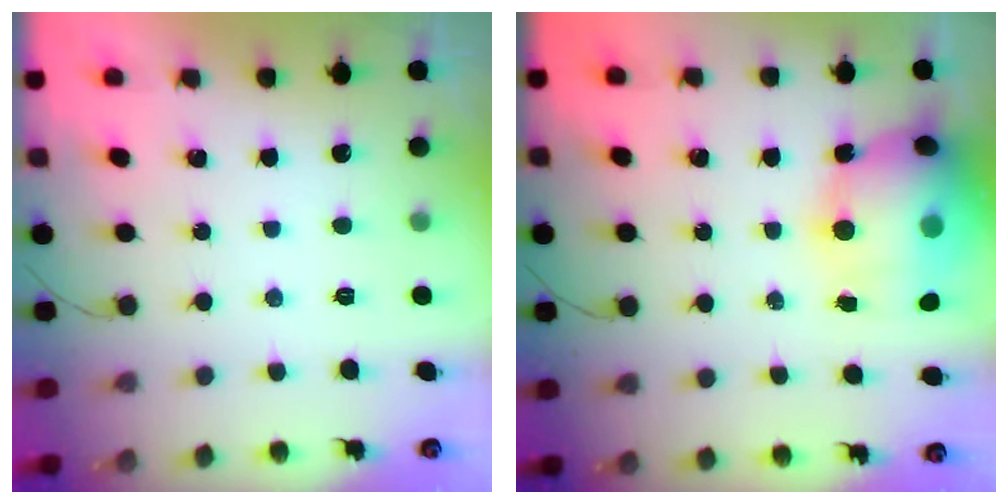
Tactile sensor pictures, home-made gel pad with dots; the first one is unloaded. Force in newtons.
{"total": 18.4, "press": 18.0, "slide": 4.2}